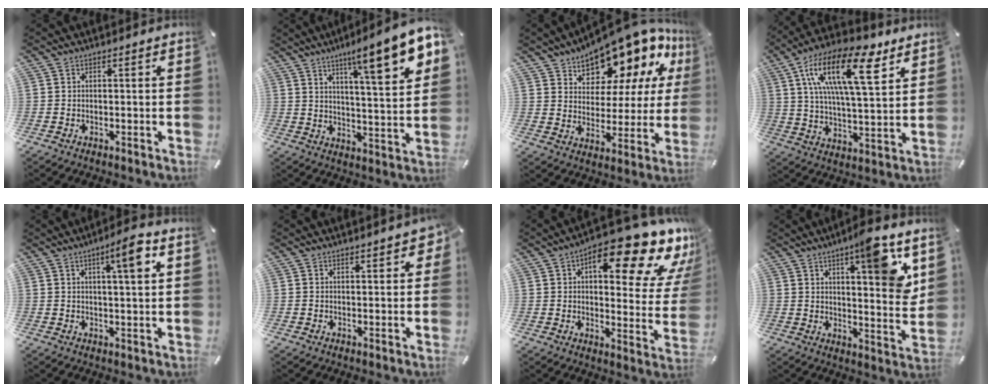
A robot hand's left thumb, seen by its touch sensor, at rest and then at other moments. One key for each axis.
{"total": 15.1, "fx": 9.2, "fy": 2.7, "fz": 11.7, "tx": -0.170, "ty": -0.052, "tz": 0.140}
{"total": 14.1, "fx": 12.4, "fy": 5.8, "fz": 3.4, "tx": -0.064, "ty": -0.123, "tz": 0.212}
{"total": 21.3, "fx": 10.1, "fy": 8.3, "fz": 16.8, "tx": -0.314, "ty": -0.033, "tz": 0.160}
{"total": 6.8, "fx": 2.8, "fy": 0.8, "fz": 6.2, "tx": -0.102, "ty": -0.006, "tz": 0.039}
{"total": 2.9, "fx": 1.2, "fy": 1.3, "fz": 2.3, "tx": -0.031, "ty": 0.000, "tz": 0.017}
{"total": 21.5, "fx": 12.4, "fy": 8.3, "fz": 15.5, "tx": -0.200, "ty": -0.090, "tz": 0.193}
{"total": 12.0, "fx": 6.9, "fy": 1.7, "fz": 9.7, "tx": -0.127, "ty": -0.048, "tz": 0.103}